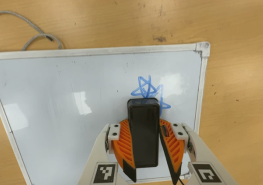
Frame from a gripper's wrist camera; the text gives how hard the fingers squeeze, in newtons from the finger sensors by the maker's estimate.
{"total": 14.3, "left": 15.4, "right": 13.3}